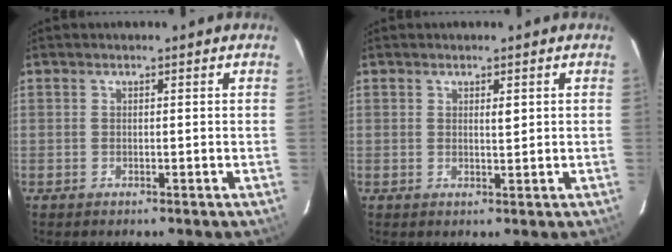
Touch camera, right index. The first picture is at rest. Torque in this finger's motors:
{"motor_torque": [0.15, 0.08, -0.01, 0.03]}